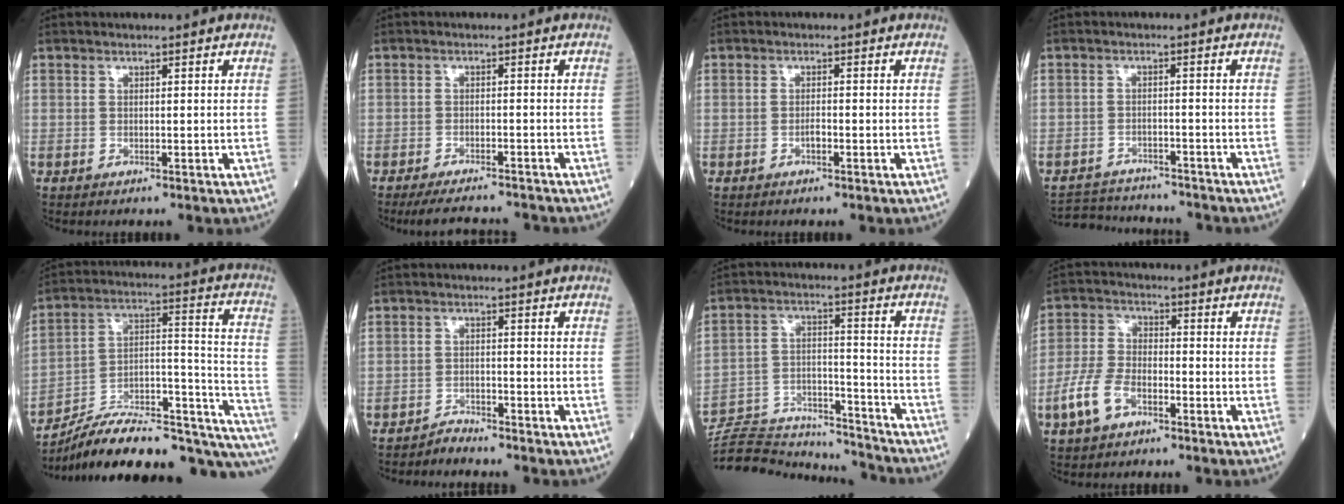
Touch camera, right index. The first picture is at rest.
{"total": 8.1, "force": [-7.7, 1.0, 2.4], "torque": [-0.038, -0.010, -0.107]}
{"total": 1.3, "force": [-0.5, 0.4, 1.1], "torque": [-0.022, 0.001, -0.009]}
{"total": 8.1, "force": [-7.8, 2.0, 1.0], "torque": [-0.016, 0.005, -0.112]}
{"total": 26.8, "force": [-21.2, 7.1, 14.8], "torque": [-0.160, 0.046, -0.312]}
{"total": 1.9, "force": [-1.9, 0.0, -0.4], "torque": [0.010, -0.008, -0.031]}
{"total": 20.1, "force": [-19.4, 3.0, 4.1], "torque": [-0.109, 0.015, -0.294]}
{"total": 7.2, "force": [-3.7, 4.0, 4.8], "torque": [-0.115, 0.008, -0.074]}